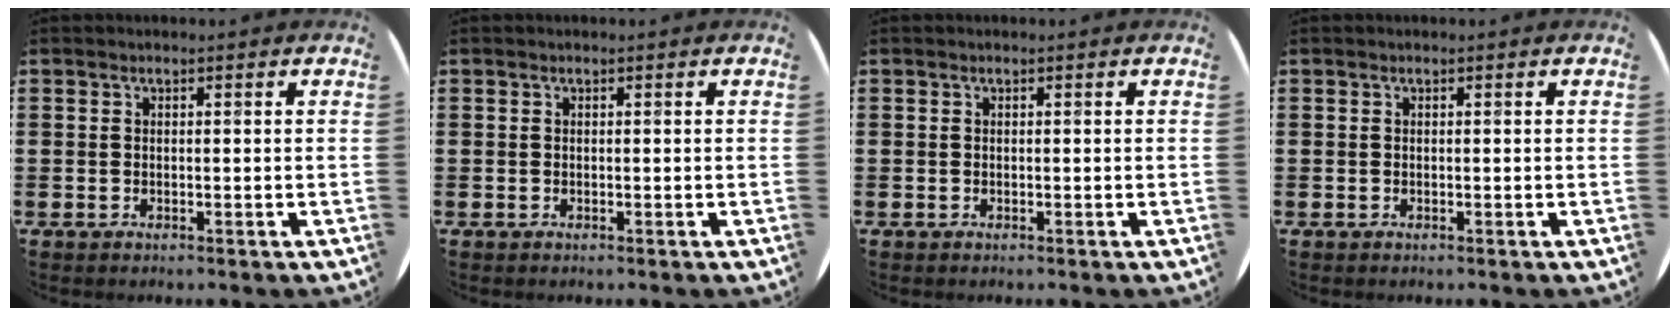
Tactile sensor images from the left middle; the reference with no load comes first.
{"total": 0.0}
{"total": 0.0}
{"total": 0.0}